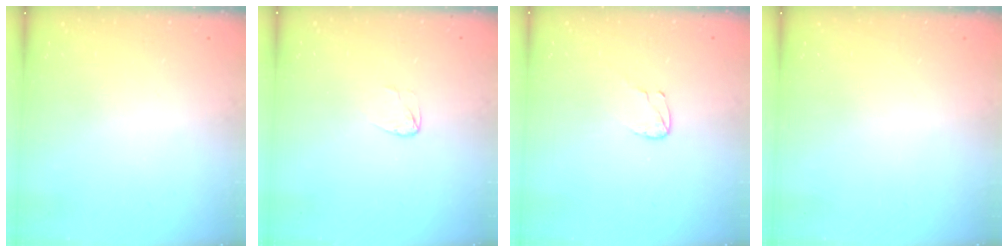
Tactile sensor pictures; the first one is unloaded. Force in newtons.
{"total": 3.4, "press": 3.4, "slide": 0.3}
{"total": 2.7, "press": 2.7, "slide": 0.2}
{"total": 0.0}